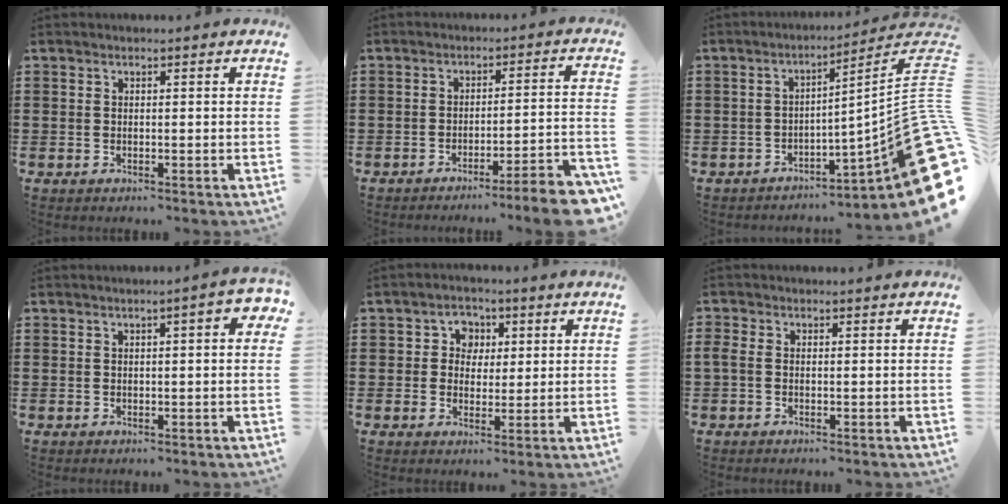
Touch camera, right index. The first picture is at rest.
{"total": 5.6, "force": [-4.6, -0.5, 3.2], "torque": [-0.049, -0.014, -0.090]}
{"total": 13.5, "force": [-3.8, 4.1, 12.3], "torque": [-0.153, -0.012, -0.059]}
{"total": 2.1, "force": [0.3, 0.3, 2.0], "torque": [-0.029, -0.001, 0.002]}
{"total": 3.5, "force": [0.8, 3.2, 1.2], "torque": [-0.032, 0.009, 0.008]}
{"total": 1.2, "force": [-0.4, 0.5, 0.9], "torque": [-0.026, -0.005, -0.011]}